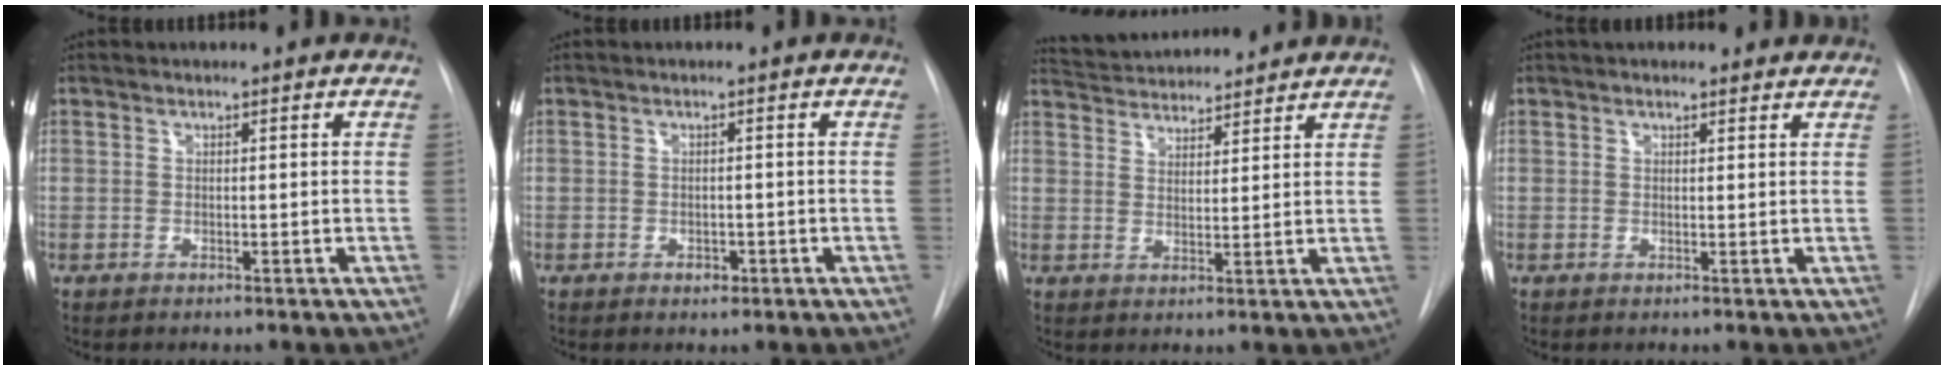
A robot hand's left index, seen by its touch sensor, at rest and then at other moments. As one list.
[{"total": 1.3, "force": [-0.6, 0.9, 0.7], "torque": [-0.010, 0.002, -0.004]}, {"total": 11.0, "force": [10.6, 1.5, 2.4], "torque": [-0.044, 0.024, 0.160]}, {"total": 4.3, "force": [3.8, 1.4, 1.5], "torque": [-0.015, 0.022, 0.041]}]